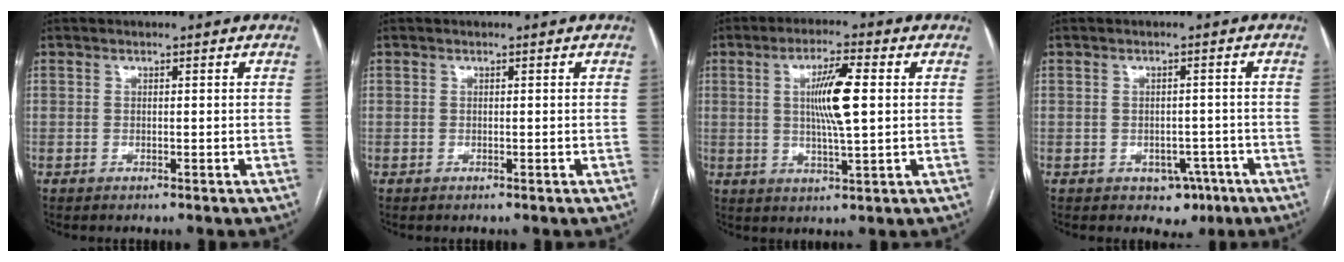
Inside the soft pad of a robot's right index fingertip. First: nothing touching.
{"total": 0.0}
{"total": 8.3, "force": [1.3, 0.6, 8.2], "torque": [-0.151, -0.001, 0.022]}
{"total": 4.1, "force": [-2.1, 3.0, 1.9], "torque": [-0.013, 0.006, -0.019]}